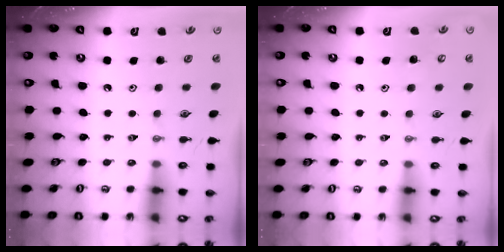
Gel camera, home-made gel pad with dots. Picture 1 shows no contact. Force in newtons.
{"total": 3.9, "press": 3.9, "slide": 0.4}